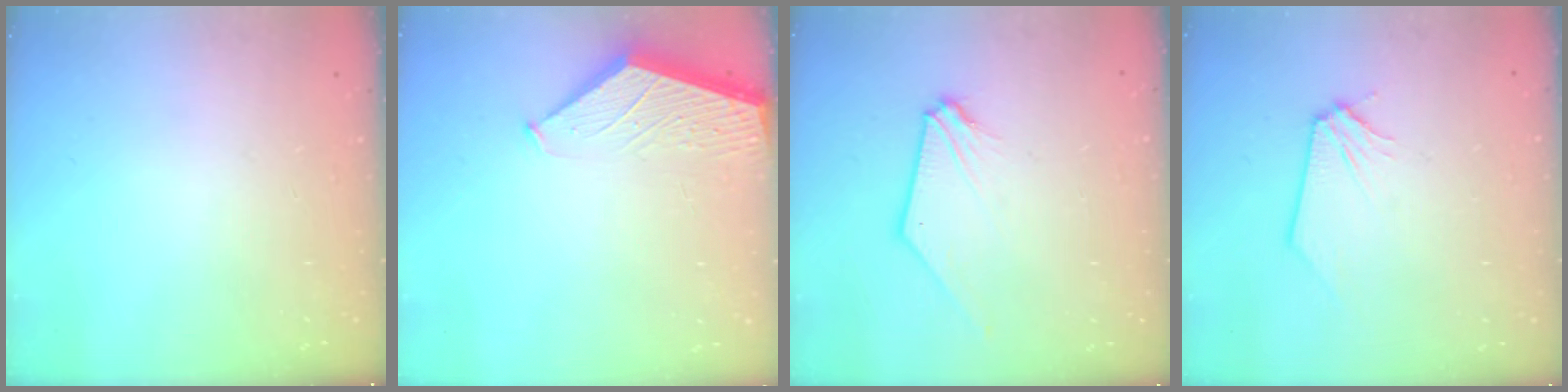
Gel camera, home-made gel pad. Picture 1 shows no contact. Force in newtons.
{"total": 1.6, "press": 1.6, "slide": 0.2}
{"total": 2.1, "press": 2.1, "slide": 0.6}
{"total": 0.0}